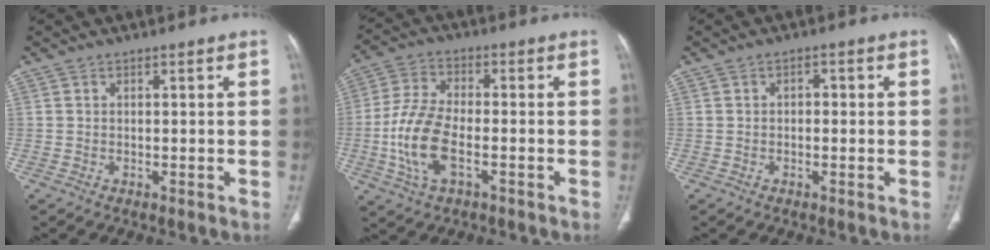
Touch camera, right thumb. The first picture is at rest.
{"total": 11.8, "force": [-3.2, 5.8, 9.7], "torque": [-0.211, 0.013, -0.062]}
{"total": 1.3, "force": [0.0, 0.9, 1.0], "torque": [-0.007, 0.007, -0.006]}